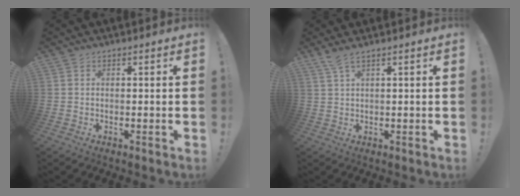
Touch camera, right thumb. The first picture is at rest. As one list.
[{"total": 3.3, "force": [2.2, 0.2, 2.5], "torque": [-0.051, -0.008, 0.039]}]